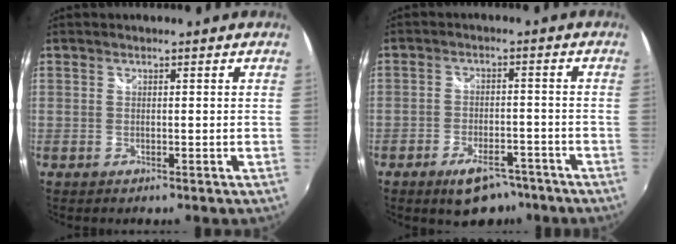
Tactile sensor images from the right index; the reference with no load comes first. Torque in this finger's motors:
{"motor_torque": [0.24, -0.28, 0.18, 0.04]}